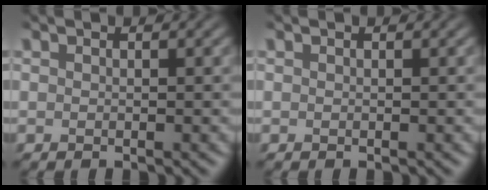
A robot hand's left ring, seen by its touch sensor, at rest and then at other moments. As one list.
[{"total": 0.0}]